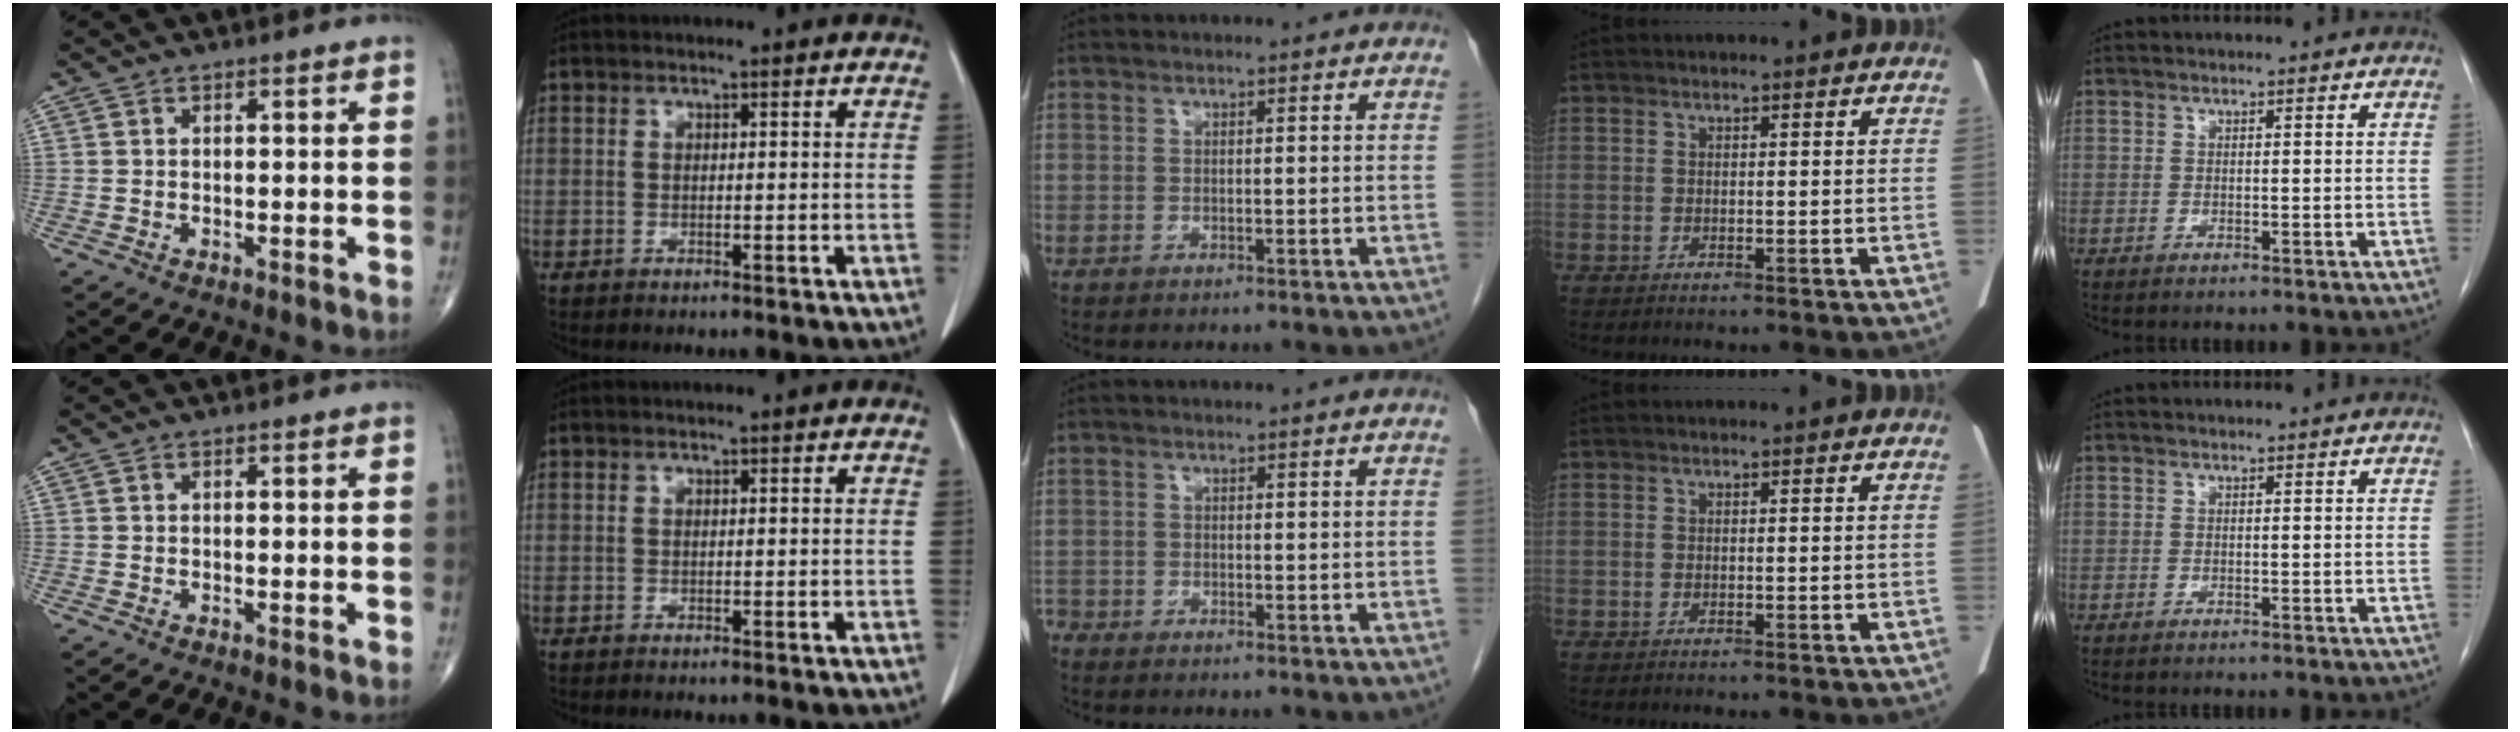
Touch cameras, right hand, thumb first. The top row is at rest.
{"middle": {"total": 1.3, "force": [-1.2, 0.5, 0.1], "torque": [0.001, 0.000, -0.021]}}